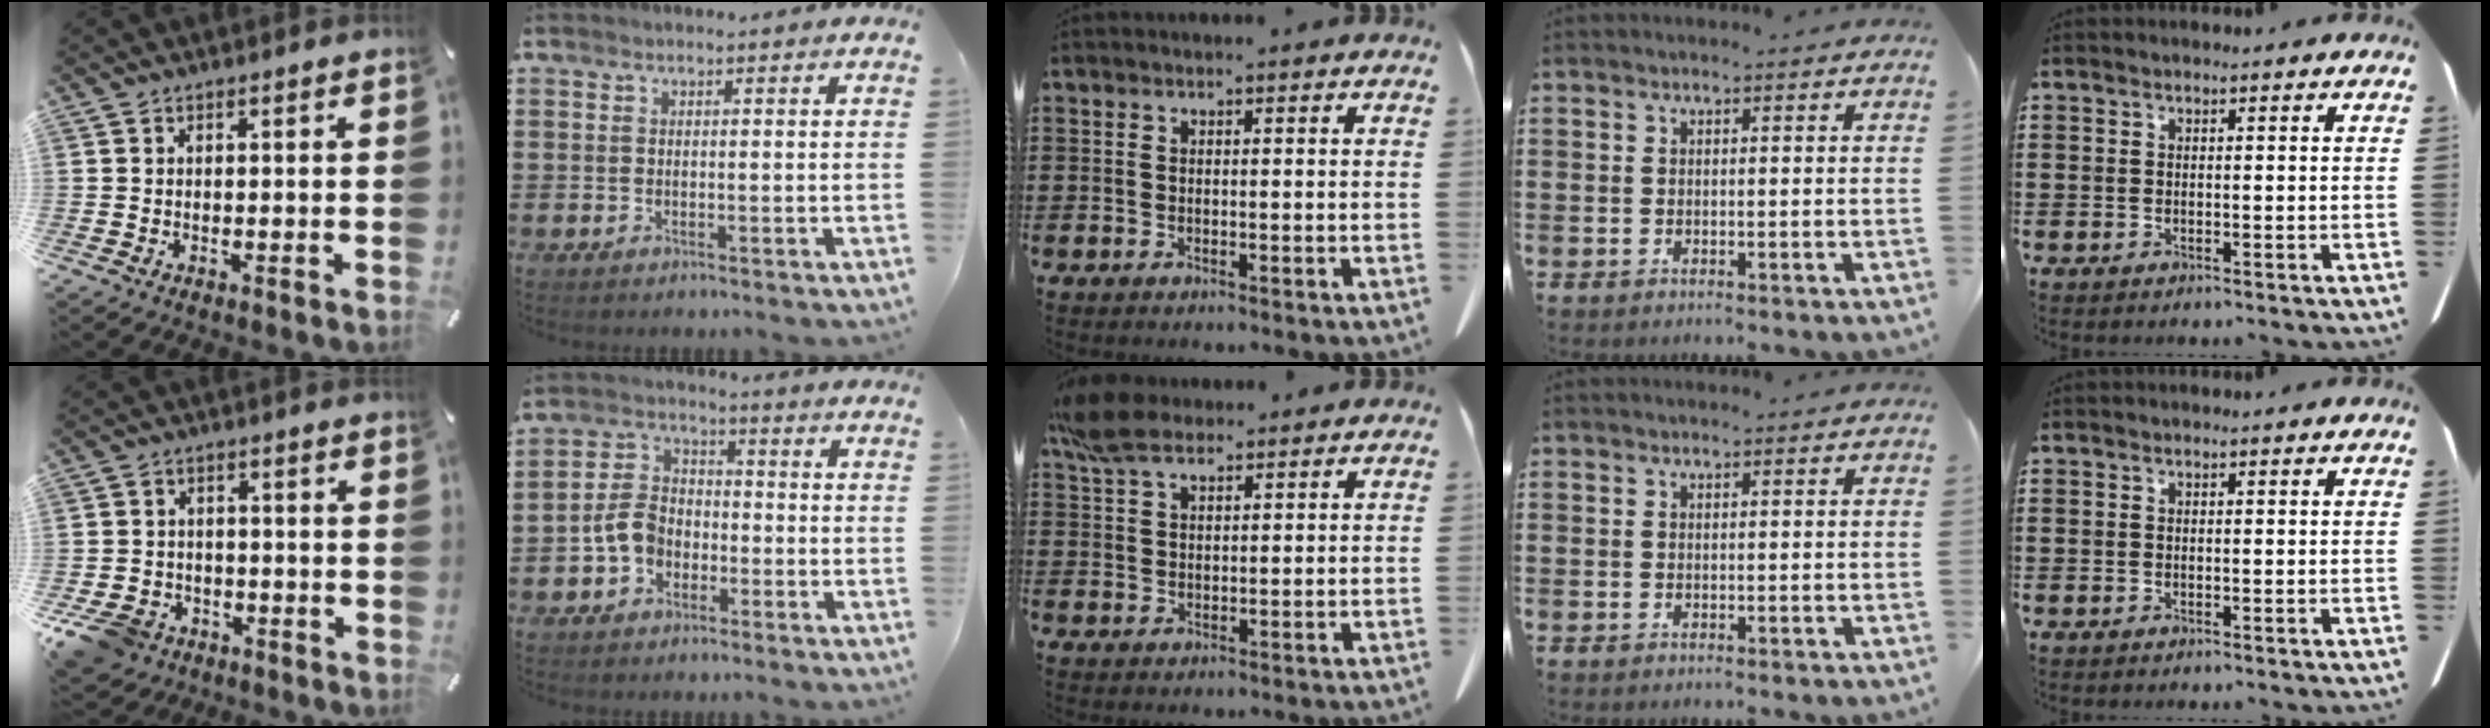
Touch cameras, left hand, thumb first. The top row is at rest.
{"thumb": {"total": 7.8, "force": [-4.7, 5.5, 2.9], "torque": [-0.074, 0.026, -0.091]}, "index": {"total": 6.1, "force": [-2.4, 4.4, 3.4], "torque": [-0.091, 0.008, -0.053]}, "middle": {"total": 6.4, "force": [4.8, 2.7, 3.4], "torque": [-0.081, 0.001, 0.091]}}